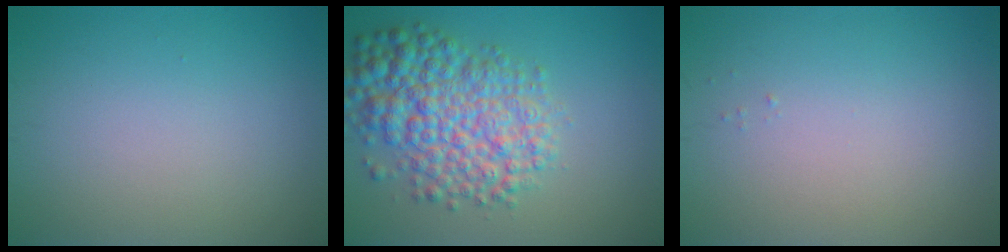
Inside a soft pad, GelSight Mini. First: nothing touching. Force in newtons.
{"total": 7.4, "press": 7.4, "slide": 0.2}
{"total": 0.0}